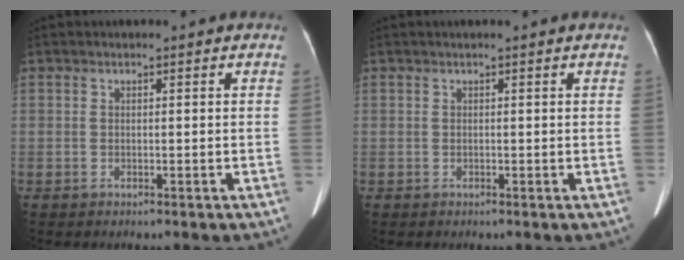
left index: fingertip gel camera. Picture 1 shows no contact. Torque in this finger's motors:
{"motor_torque": [0.06, -0.24, -0.05, 0.00]}